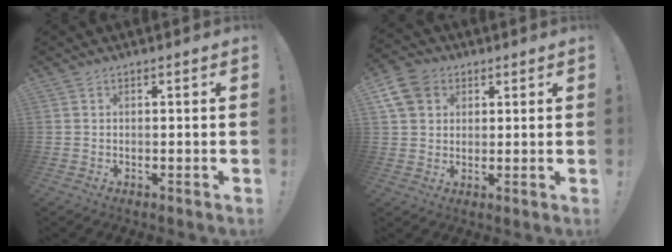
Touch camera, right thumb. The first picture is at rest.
{"total": 9.2, "force": [3.9, 7.3, 4.1], "torque": [-0.076, -0.011, 0.081]}